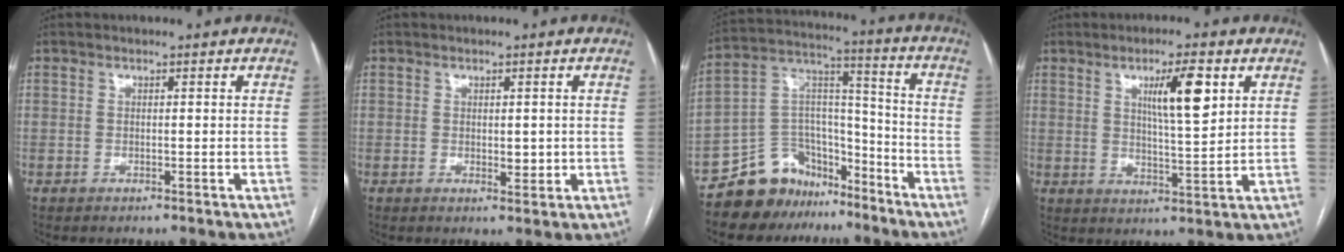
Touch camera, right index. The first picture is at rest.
{"total": 2.3, "force": [-0.1, 1.1, 2.0], "torque": [-0.028, -0.005, 0.004]}
{"total": 12.8, "force": [-10.3, 7.2, 2.4], "torque": [-0.043, 0.079, -0.179]}
{"total": 8.0, "force": [3.3, 1.0, 7.3], "torque": [-0.122, -0.001, 0.055]}